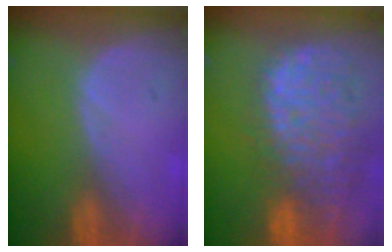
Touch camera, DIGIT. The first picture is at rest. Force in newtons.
{"total": 14.4, "press": 11.9, "slide": 8.2}